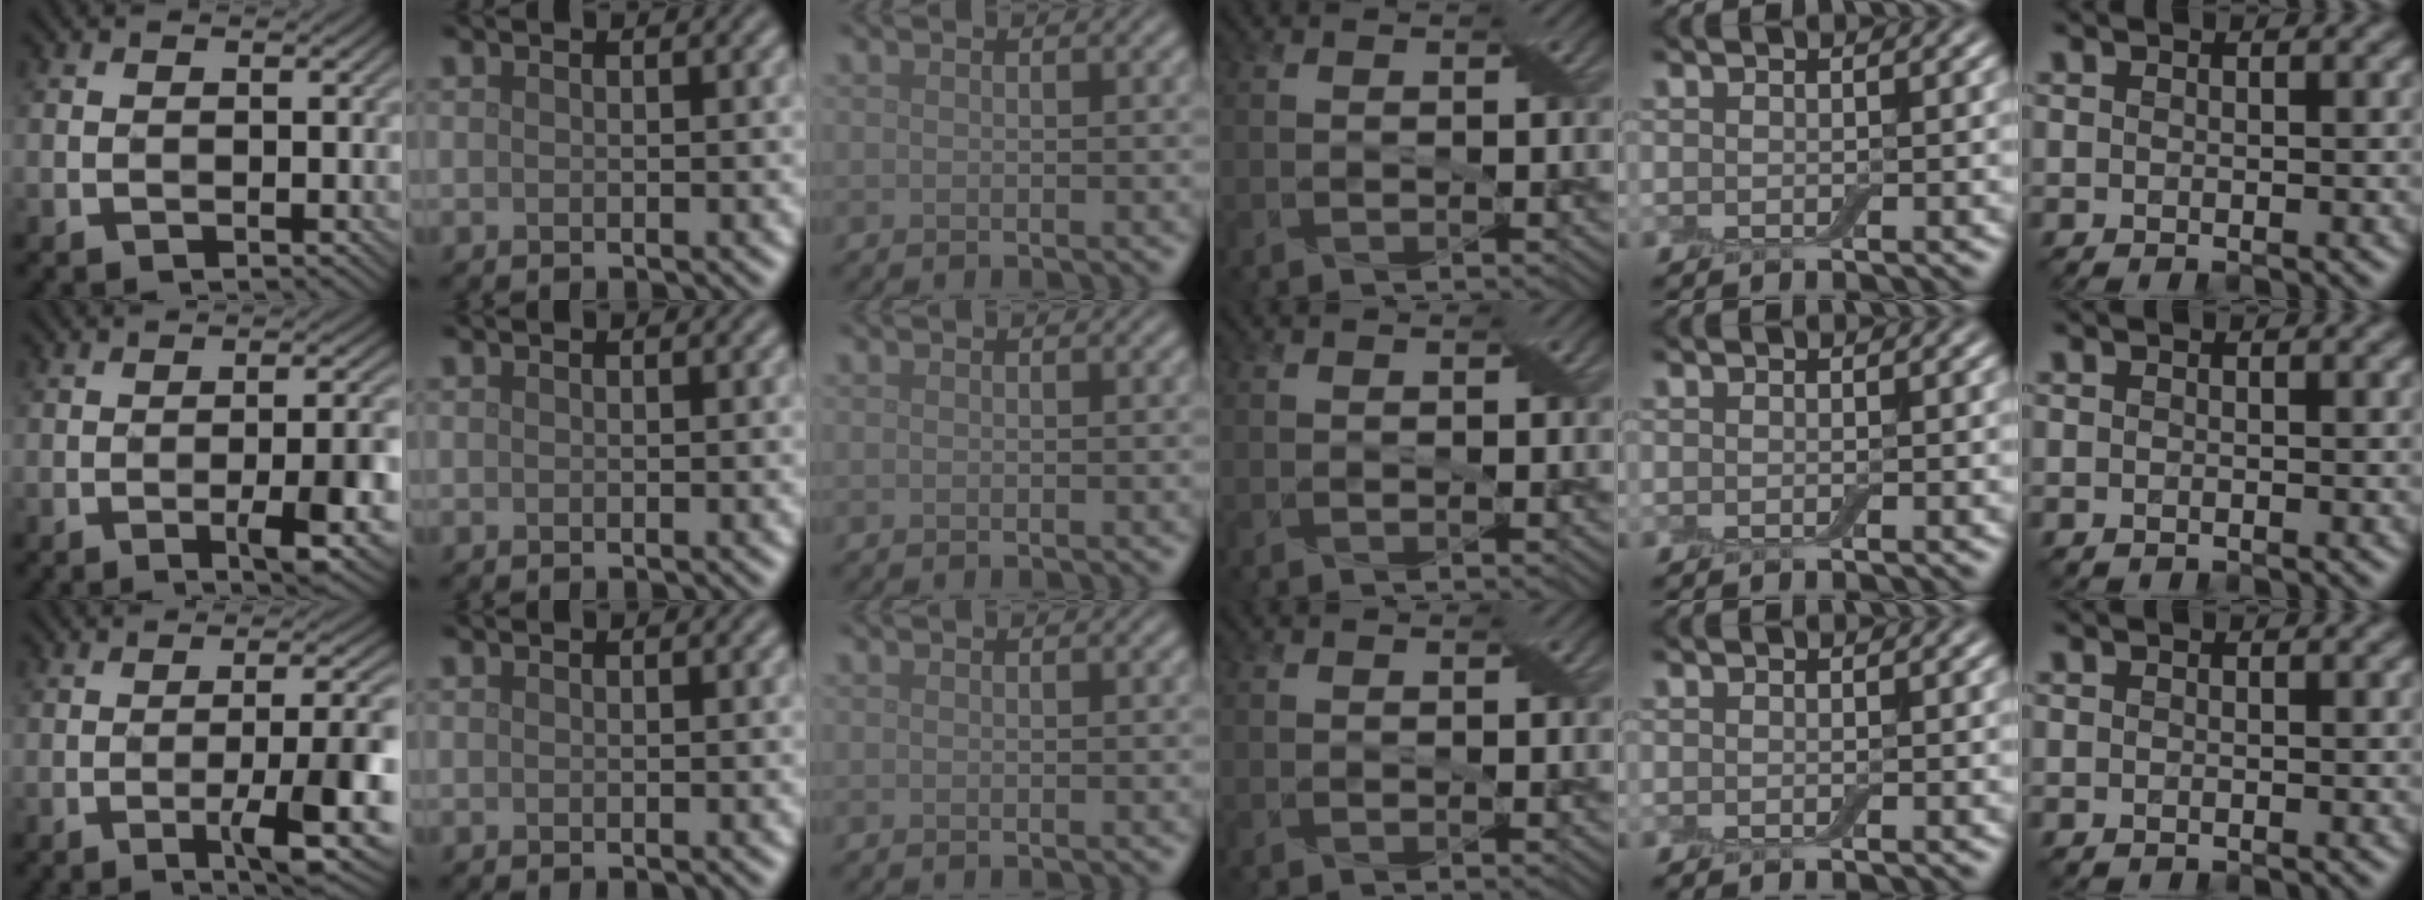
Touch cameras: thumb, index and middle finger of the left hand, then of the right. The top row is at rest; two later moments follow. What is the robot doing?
{"motion": "peel", "object": "adhesive wrap"}